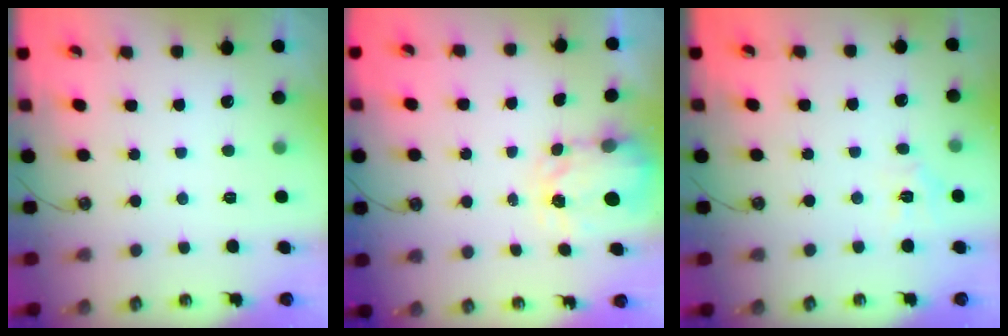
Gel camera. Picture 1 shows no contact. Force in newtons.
{"total": 3.4, "press": 3.4, "slide": 0.5}
{"total": 4.8, "press": 4.7, "slide": 0.6}